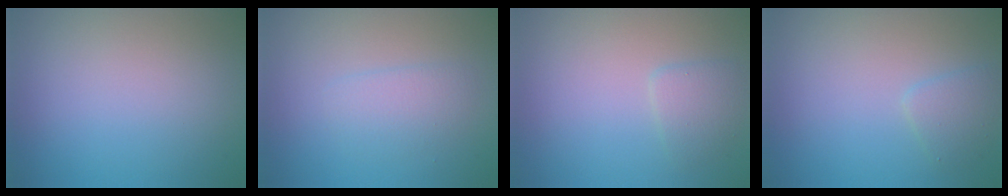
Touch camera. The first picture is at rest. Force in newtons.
{"total": 2.0, "press": 2.0, "slide": 0.1}
{"total": 1.6, "press": 1.6, "slide": 0.0}
{"total": 1.6, "press": 1.6, "slide": 0.1}